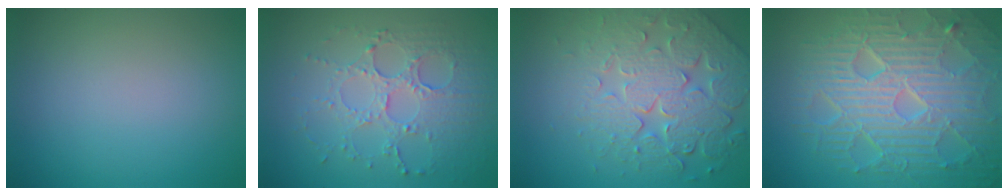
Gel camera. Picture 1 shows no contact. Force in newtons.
{"total": 4.6, "press": 3.7, "slide": 2.8}
{"total": 6.9, "press": 5.7, "slide": 3.9}
{"total": 10.7, "press": 6.9, "slide": 8.2}